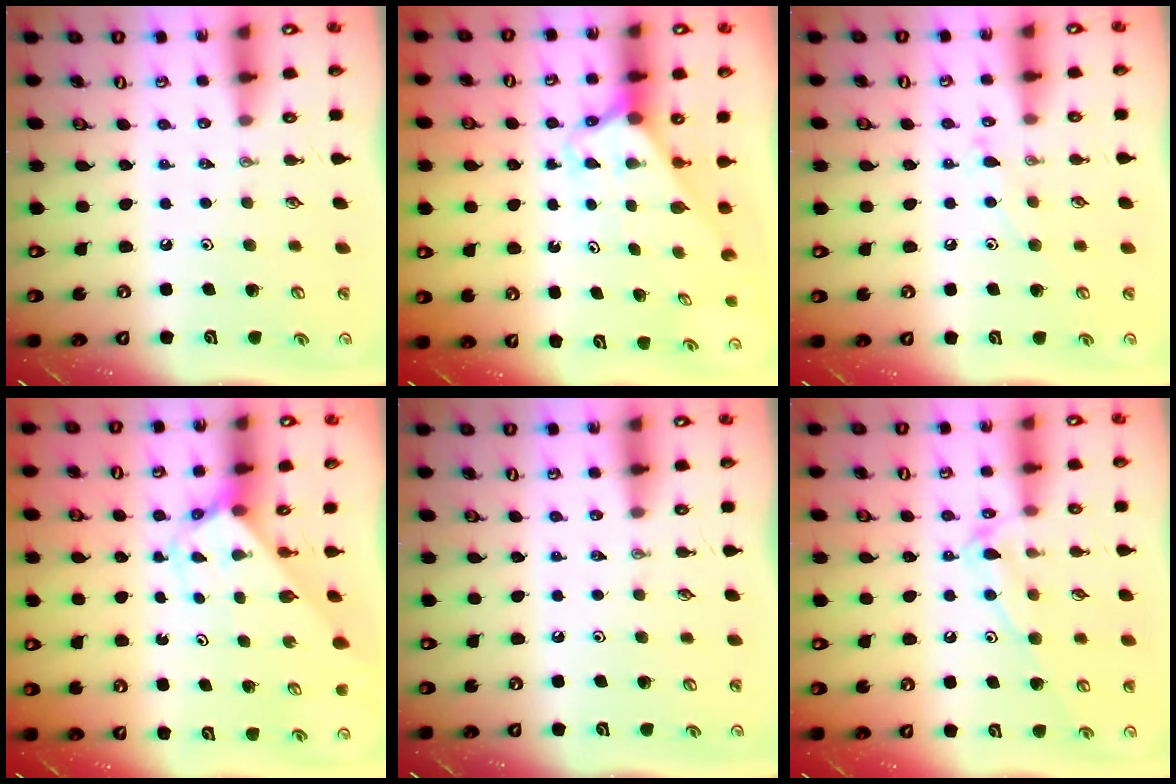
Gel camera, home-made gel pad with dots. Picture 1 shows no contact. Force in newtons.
{"total": 2.4, "press": 2.4, "slide": 0.1}
{"total": 6.6, "press": 6.6, "slide": 0.5}
{"total": 2.7, "press": 2.7, "slide": 0.2}
{"total": 0.0}
{"total": 13.0, "press": 13.0, "slide": 1.0}